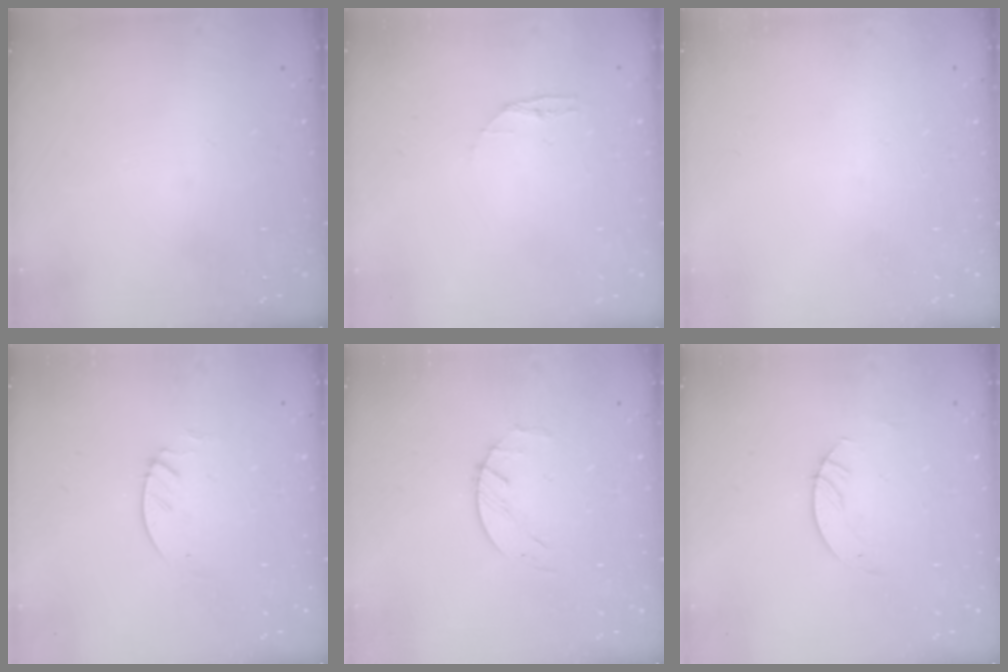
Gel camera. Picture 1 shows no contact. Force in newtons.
{"total": 3.4, "press": 3.4, "slide": 0.4}
{"total": 0.0}
{"total": 2.3, "press": 2.3, "slide": 0.2}
{"total": 2.7, "press": 2.6, "slide": 0.3}
{"total": 2.1, "press": 2.1, "slide": 0.2}